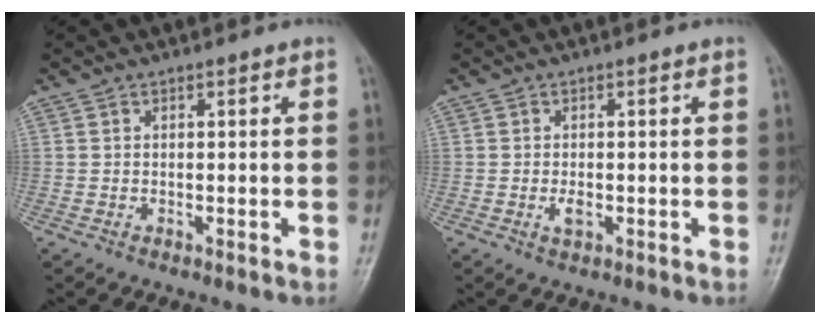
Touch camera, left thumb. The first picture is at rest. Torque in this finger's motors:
{"motor_torque": [0.26, 0.39, 0.44, 0.21, 0.00]}